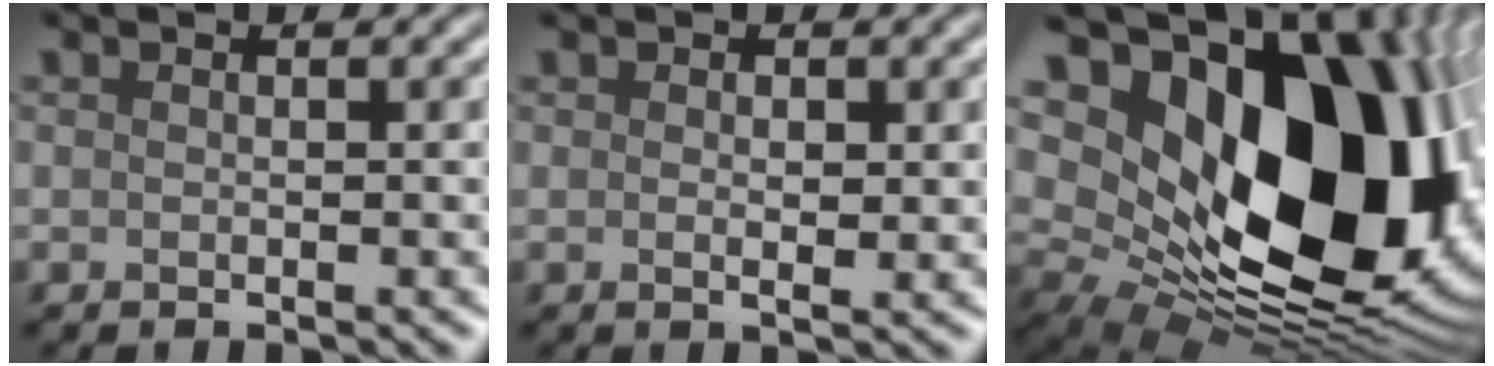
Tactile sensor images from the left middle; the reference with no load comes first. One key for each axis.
{"total": 1.3, "fx": 0.4, "fy": 0.4, "fz": 1.2, "tx": -0.018, "ty": -0.004, "tz": 0.007}
{"total": 19.8, "fx": 4.4, "fy": 12.8, "fz": 14.4, "tx": -0.249, "ty": -0.019, "tz": 0.111}